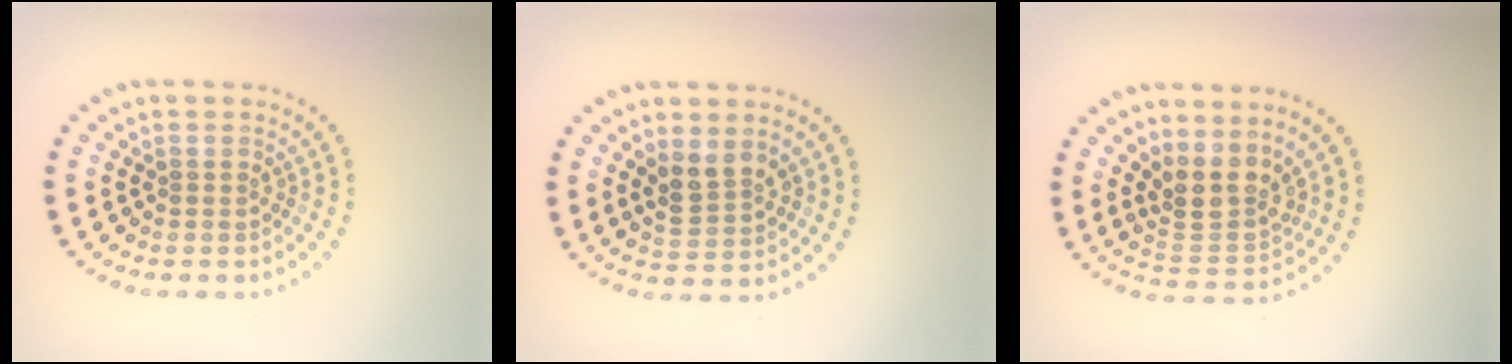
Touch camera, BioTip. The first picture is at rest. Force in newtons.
{"total": 2.6, "press": 2.4, "slide": 1.0}
{"total": 3.8, "press": 2.9, "slide": 2.5}